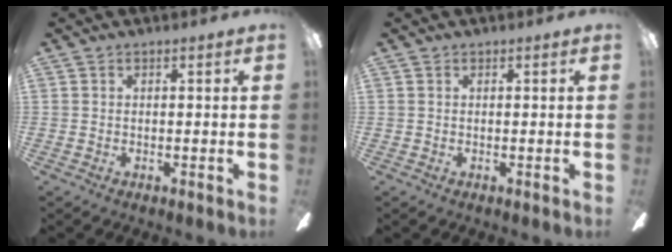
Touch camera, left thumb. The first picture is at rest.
{"total": 0.0}